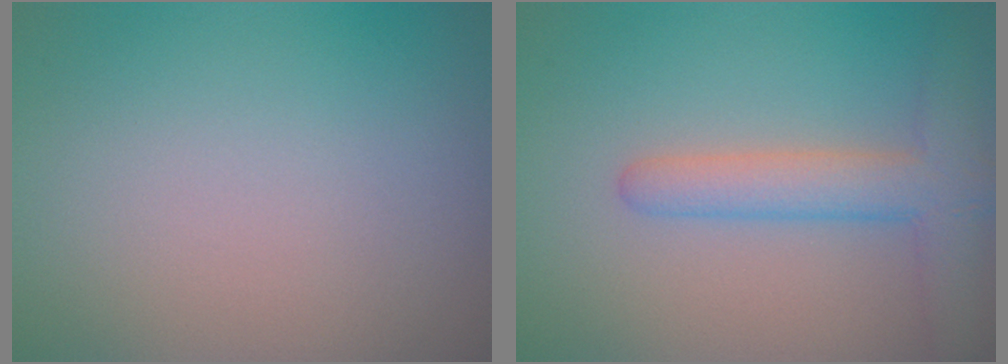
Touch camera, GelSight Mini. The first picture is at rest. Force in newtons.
{"total": 4.2, "press": 4.2, "slide": 0.3}